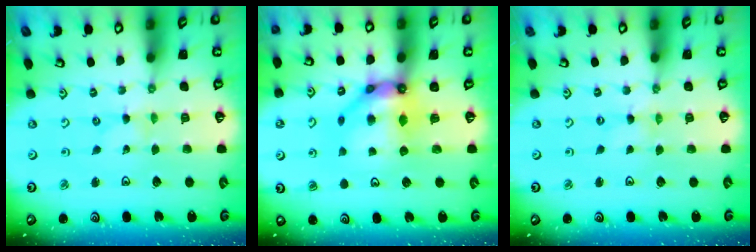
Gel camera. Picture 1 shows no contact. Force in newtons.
{"total": 11.1, "press": 11.0, "slide": 1.4}
{"total": 0.0}